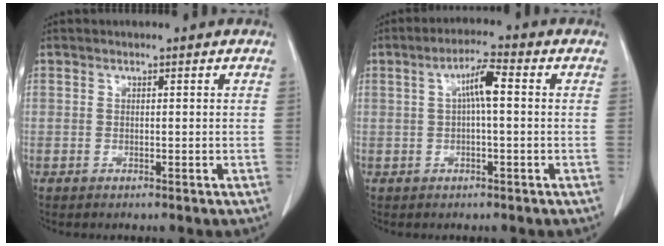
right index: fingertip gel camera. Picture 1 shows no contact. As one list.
[{"total": 4.7, "force": [0.6, 0.5, 4.6], "torque": [-0.085, 0.013, 0.009]}]